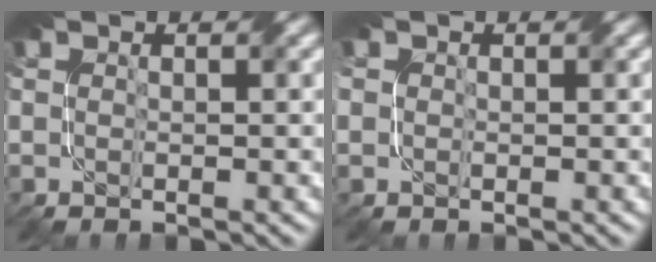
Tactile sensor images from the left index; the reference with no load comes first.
{"total": 1.4, "force": [0.4, 1.3, 0.1], "torque": [0.003, 0.008, 0.004]}